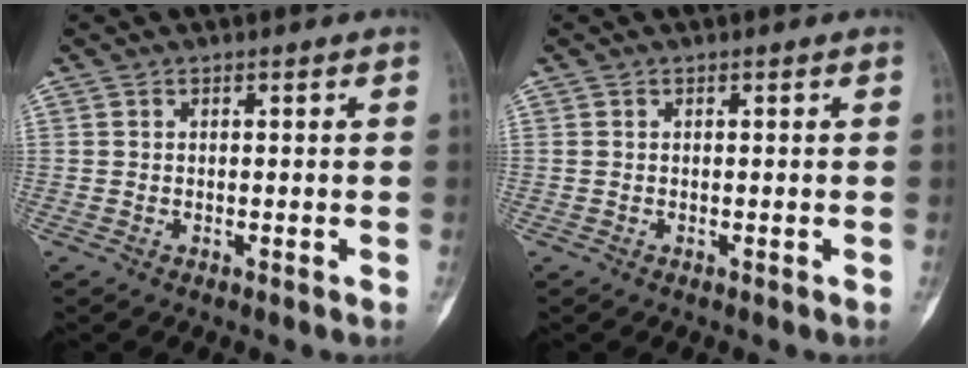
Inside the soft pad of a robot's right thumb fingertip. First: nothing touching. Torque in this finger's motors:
{"motor_torque": [0.03, -0.02, 0.18, 0.19, 0.06]}